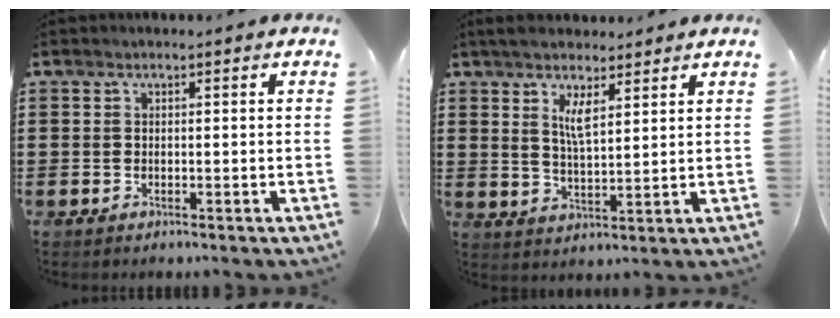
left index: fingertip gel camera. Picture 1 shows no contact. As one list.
[{"total": 5.3, "force": [3.2, 1.4, 4.0], "torque": [-0.084, 0.001, 0.057]}]